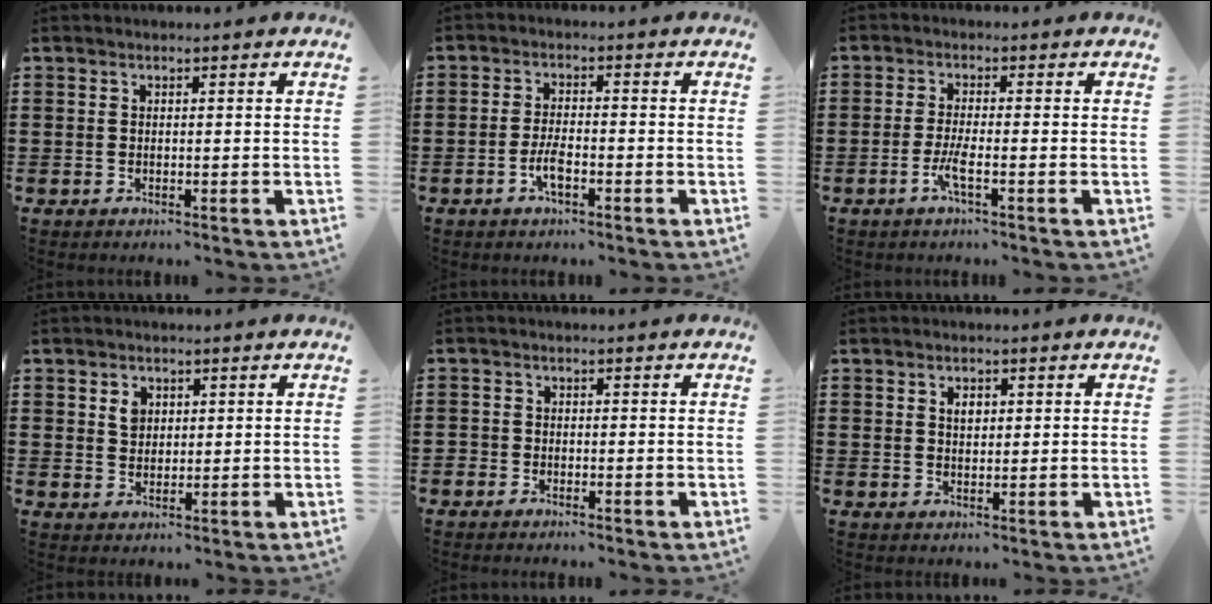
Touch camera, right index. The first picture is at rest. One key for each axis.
{"total": 3.5, "fx": -1.6, "fy": 1.1, "fz": 2.9, "tx": -0.070, "ty": -0.003, "tz": -0.034}
{"total": 3.3, "fx": -1.6, "fy": 0.1, "fz": 2.9, "tx": -0.069, "ty": -0.011, "tz": -0.035}
{"total": 2.6, "fx": 1.2, "fy": 2.0, "fz": 1.2, "tx": -0.023, "ty": 0.003, "tz": 0.021}
{"total": 1.2, "fx": -1.0, "fy": 0.6, "fz": 0.0, "tx": -0.003, "ty": 0.001, "tz": -0.023}
{"total": 2.0, "fx": 0.7, "fy": 1.3, "fz": 1.3, "tx": -0.021, "ty": 0.005, "tz": 0.010}